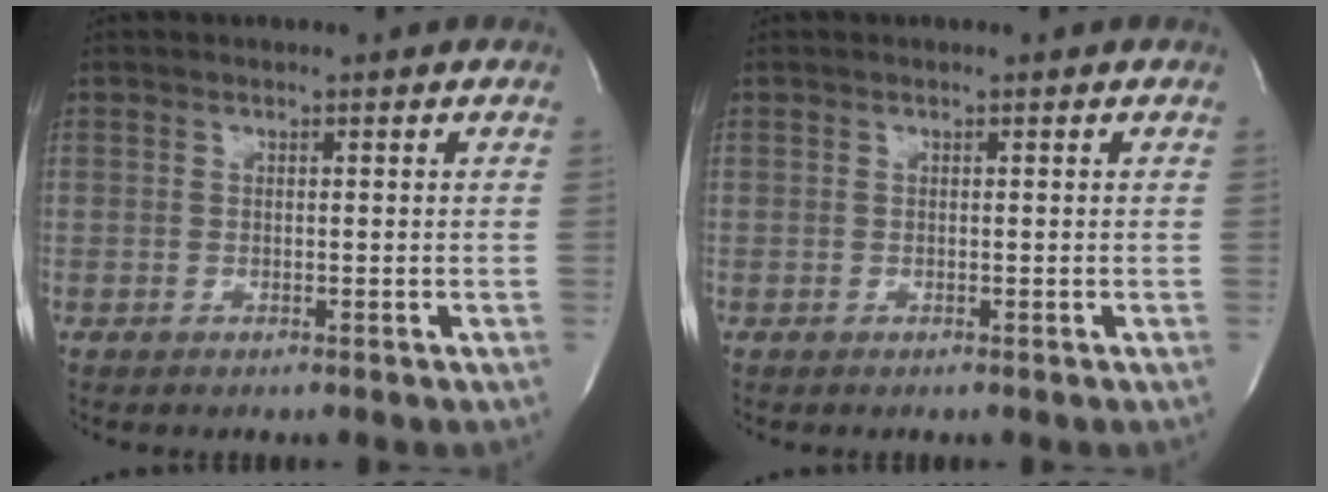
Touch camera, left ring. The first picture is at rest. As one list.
[{"total": 0.0}]